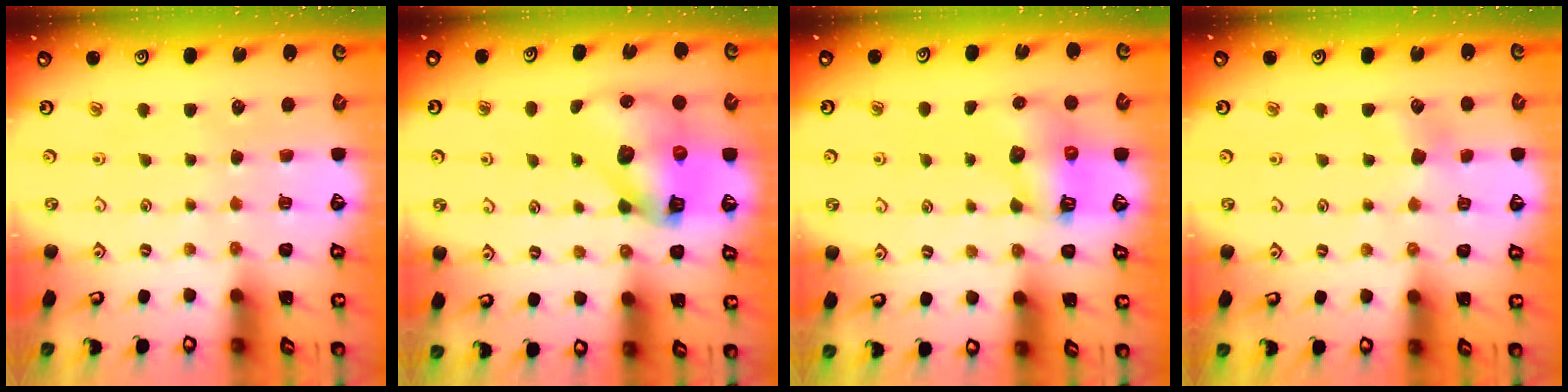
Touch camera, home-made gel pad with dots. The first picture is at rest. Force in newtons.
{"total": 13.5, "press": 13.3, "slide": 1.9}
{"total": 7.8, "press": 7.8, "slide": 0.9}
{"total": 6.0, "press": 6.0, "slide": 0.5}